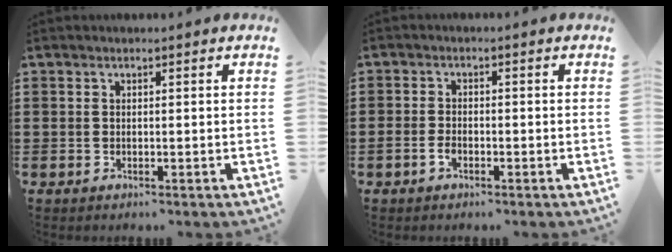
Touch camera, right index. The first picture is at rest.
{"total": 1.8, "force": [-1.1, 0.9, 1.1], "torque": [-0.023, 0.001, -0.021]}